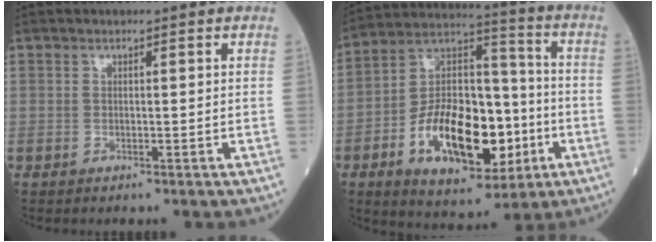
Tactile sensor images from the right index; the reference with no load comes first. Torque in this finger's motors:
{"motor_torque": [1.41, -0.67, 1.05, 0.21]}